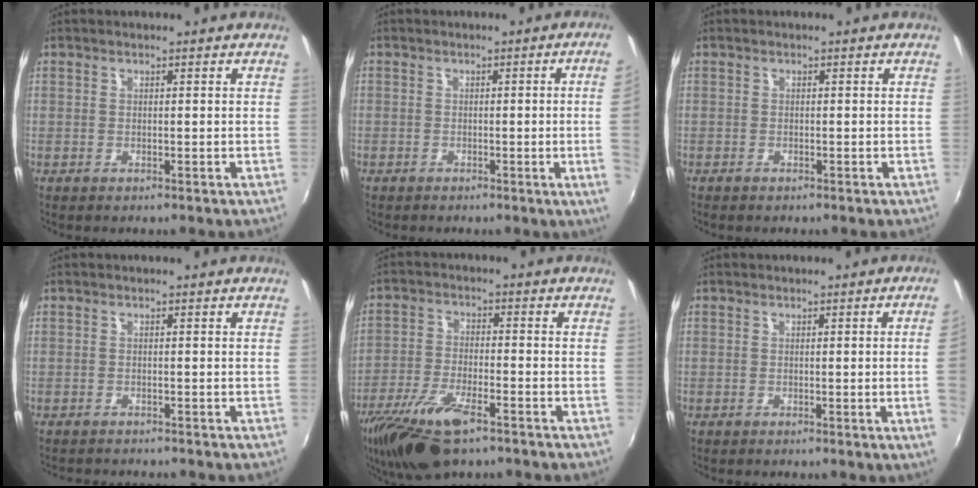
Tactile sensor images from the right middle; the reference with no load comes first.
{"total": 5.3, "force": [-0.1, -1.9, 4.9], "torque": [-0.072, -0.011, 0.002]}
{"total": 0.7, "force": [-0.6, 0.3, 0.1], "torque": [-0.005, -0.003, -0.014]}
{"total": 2.4, "force": [-2.3, 0.3, 0.5], "torque": [-0.020, -0.012, -0.037]}
{"total": 13.3, "force": [-8.8, 4.4, 8.9], "torque": [-0.197, -0.033, -0.170]}
{"total": 3.2, "force": [0.0, -1.8, 2.7], "torque": [-0.040, -0.011, 0.006]}